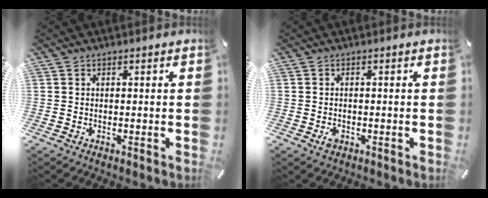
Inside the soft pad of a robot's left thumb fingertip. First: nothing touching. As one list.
[{"total": 1.6, "force": [-0.7, 1.1, 0.9], "torque": [-0.017, 0.004, -0.013]}]